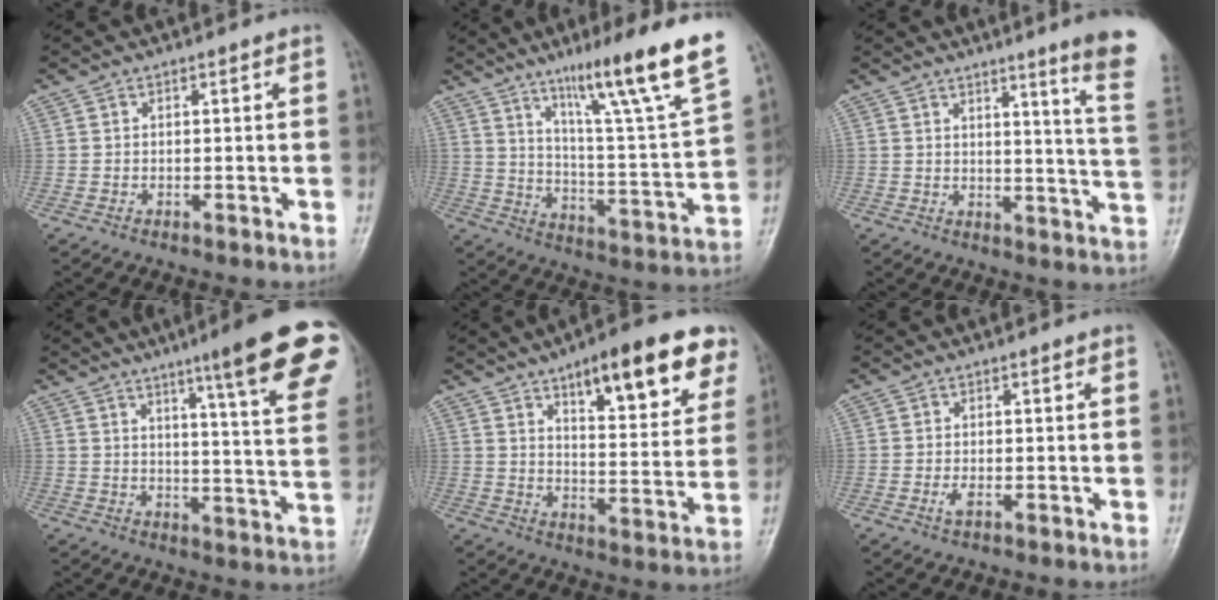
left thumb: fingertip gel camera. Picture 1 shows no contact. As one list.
[{"total": 22.0, "force": [13.6, 1.3, 17.3], "torque": [-0.235, -0.057, 0.211]}, {"total": 13.6, "force": [9.0, -1.0, 10.1], "torque": [-0.123, -0.075, 0.098]}, {"total": 20.6, "force": [12.3, 1.9, 16.4], "torque": [-0.193, -0.052, 0.153]}, {"total": 18.7, "force": [10.9, 5.7, 14.1], "torque": [-0.153, -0.042, 0.156]}, {"total": 1.6, "force": [-0.5, 0.6, 1.4], "torque": [-0.030, 0.004, -0.007]}]